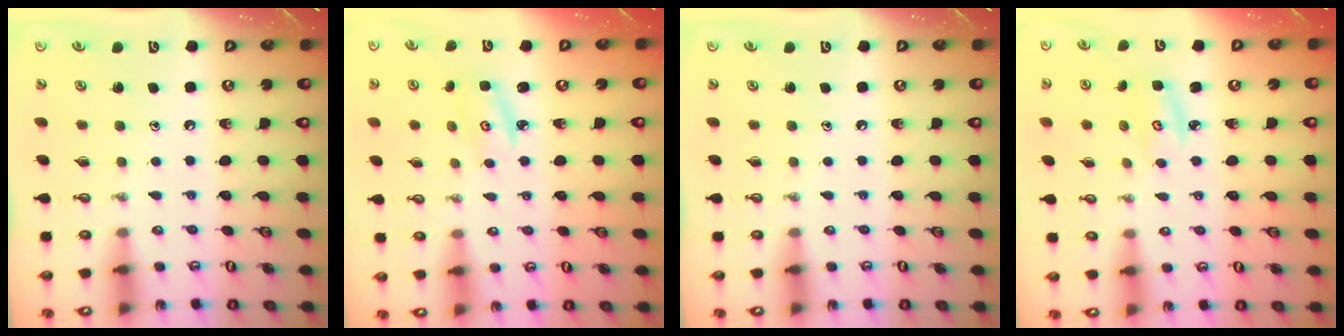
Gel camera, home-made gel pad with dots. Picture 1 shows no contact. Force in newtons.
{"total": 2.7, "press": 2.6, "slide": 0.3}
{"total": 0.0}
{"total": 3.4, "press": 3.4, "slide": 0.1}